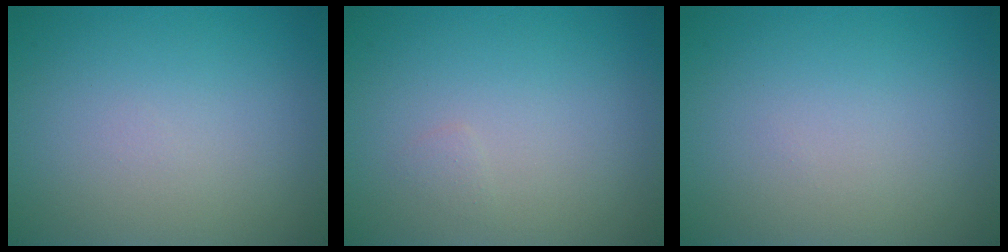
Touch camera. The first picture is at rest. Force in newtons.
{"total": 0.5, "press": 0.5, "slide": 0.0}
{"total": 0.0}